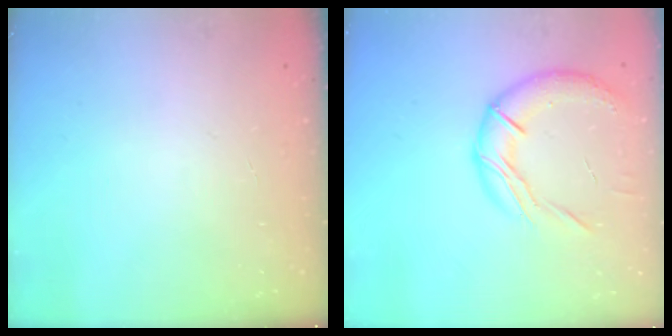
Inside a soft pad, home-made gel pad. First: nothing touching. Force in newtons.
{"total": 14.7, "press": 14.6, "slide": 1.7}